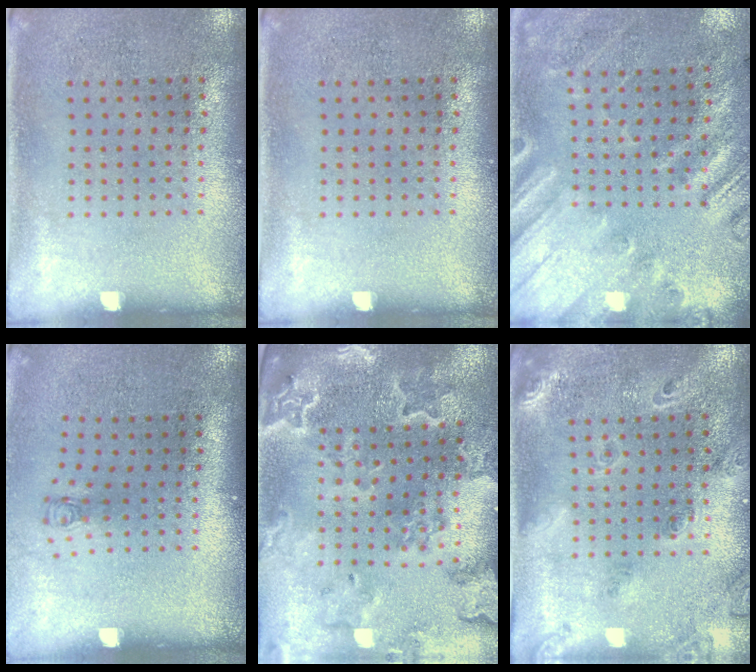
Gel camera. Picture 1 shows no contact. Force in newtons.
{"total": 0.0}
{"total": 2.5, "press": 1.8, "slide": 1.8}
{"total": 0.7, "press": 0.4, "slide": 0.6}
{"total": 2.4, "press": 2.3, "slide": 0.7}
{"total": 1.8, "press": 1.5, "slide": 1.0}